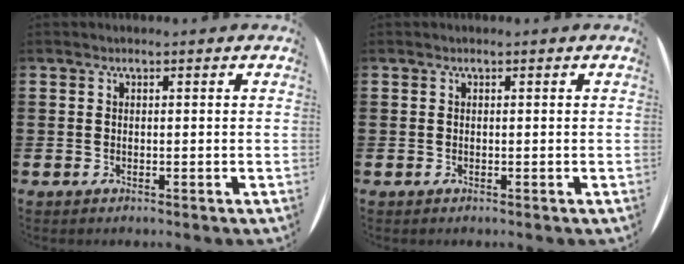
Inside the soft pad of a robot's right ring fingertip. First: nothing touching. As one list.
[{"total": 0.0}]